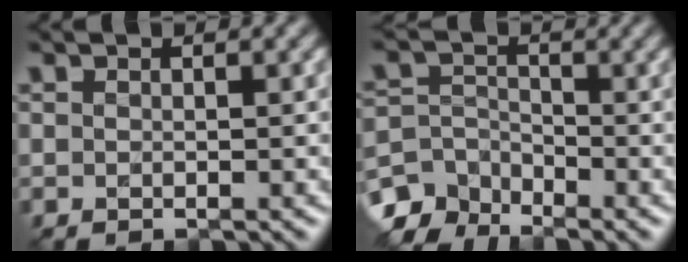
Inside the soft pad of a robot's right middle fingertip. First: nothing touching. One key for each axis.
{"total": 4.4, "fx": -3.5, "fy": 2.3, "fz": 1.2, "tx": -0.020, "ty": -0.002, "tz": -0.078}